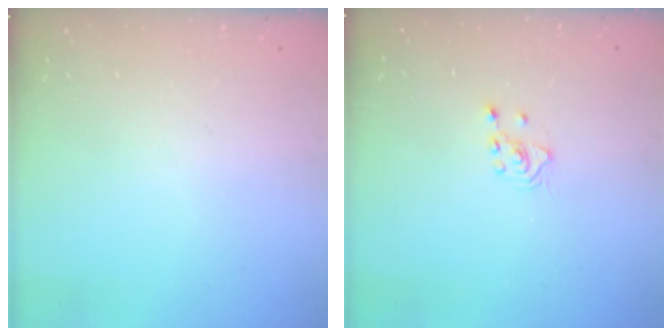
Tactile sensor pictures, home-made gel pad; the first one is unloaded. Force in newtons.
{"total": 2.1, "press": 2.1, "slide": 0.1}